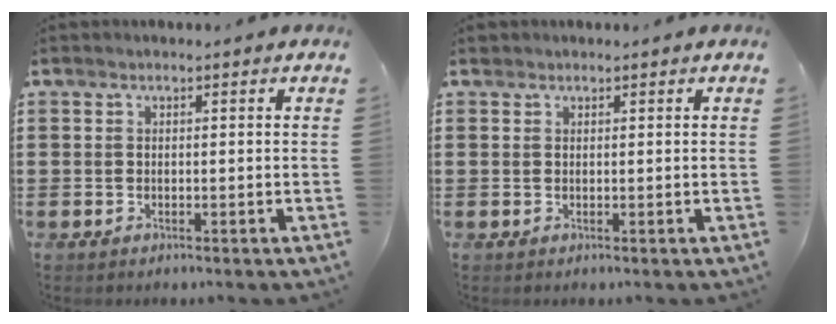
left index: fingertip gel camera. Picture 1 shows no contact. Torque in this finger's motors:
{"motor_torque": [0.60, -0.40, -0.03, 0.02]}